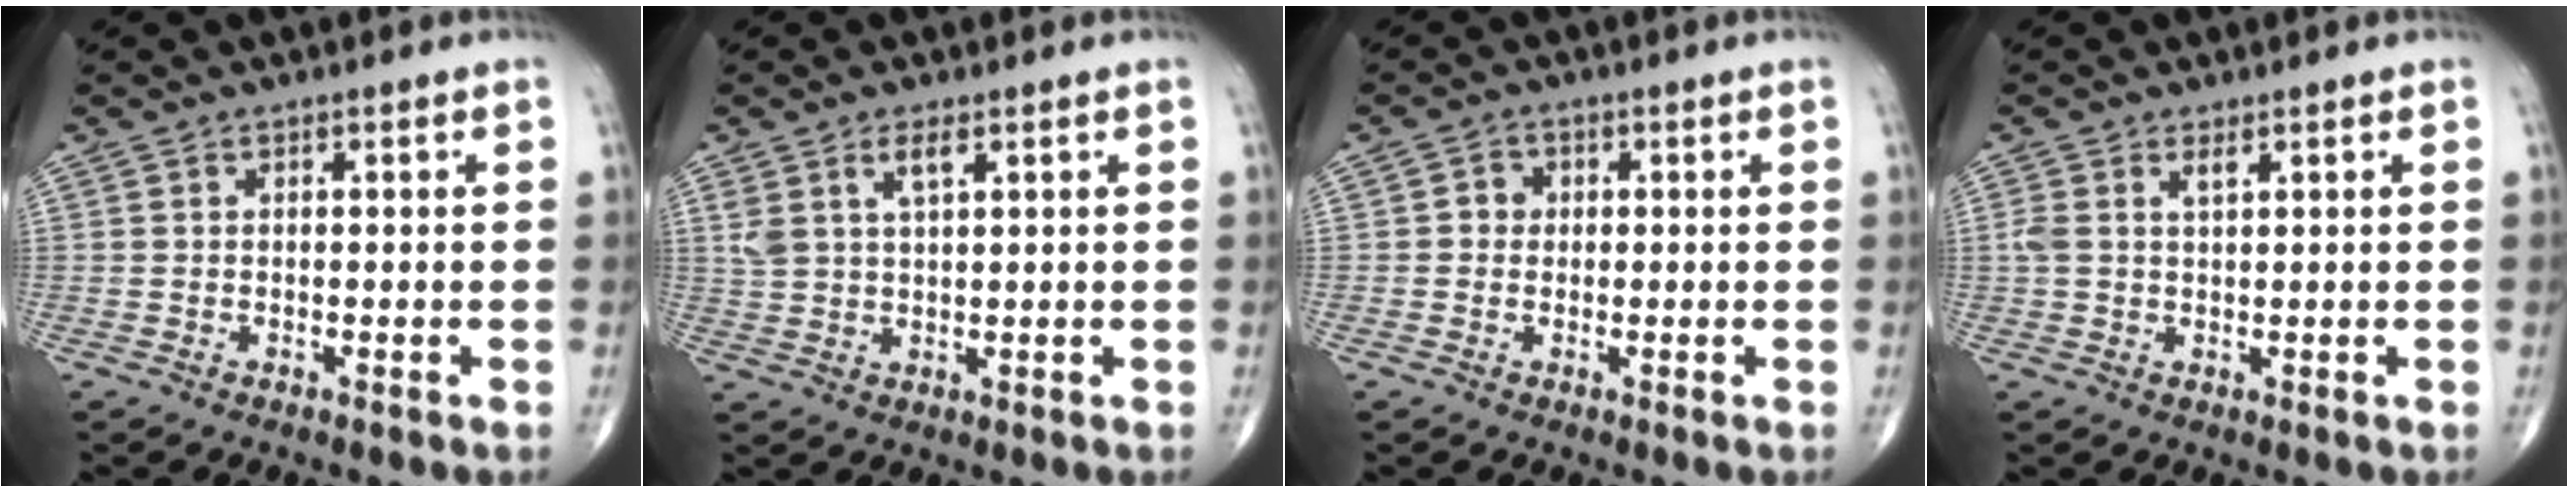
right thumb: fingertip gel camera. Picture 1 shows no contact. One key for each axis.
{"total": 4.5, "fx": 2.4, "fy": 1.7, "fz": 3.4, "tx": -0.069, "ty": -0.006, "tz": 0.051}
{"total": 2.3, "fx": 0.1, "fy": 2.1, "fz": 0.9, "tx": 0.001, "ty": 0.006, "tz": -0.004}
{"total": 2.6, "fx": 1.2, "fy": 1.0, "fz": 2.1, "tx": -0.051, "ty": 0.008, "tz": 0.029}